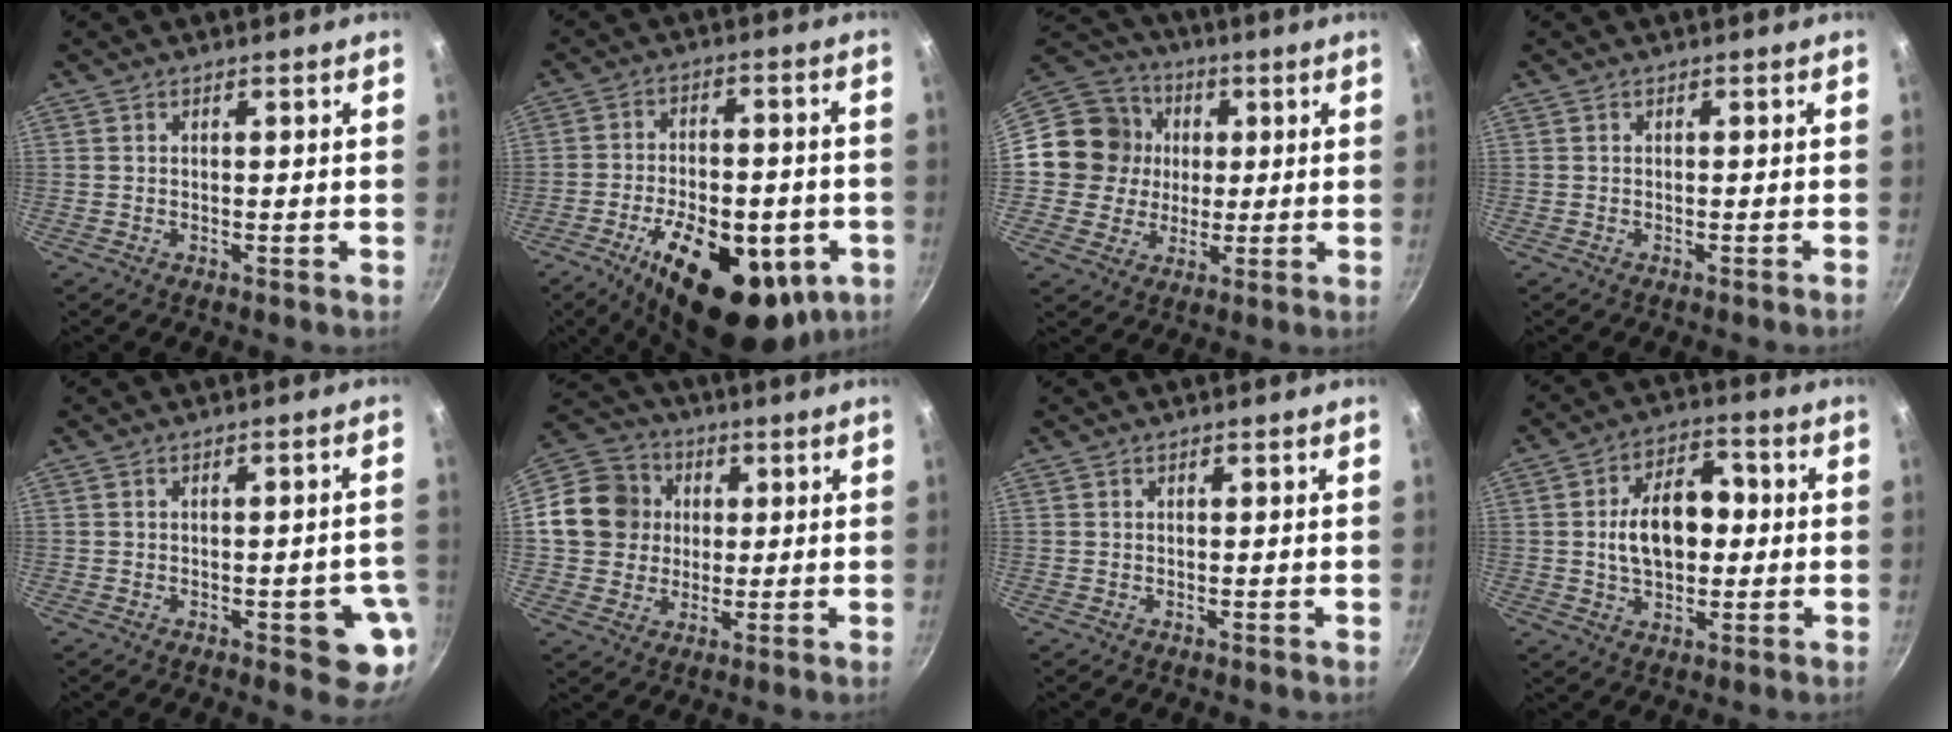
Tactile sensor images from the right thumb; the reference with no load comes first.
{"total": 22.8, "force": [-8.9, 11.4, 17.7], "torque": [-0.249, 0.016, -0.120]}
{"total": 13.8, "force": [1.2, 13.1, 4.1], "torque": [-0.046, 0.022, 0.010]}
{"total": 0.5, "force": [-0.3, -0.1, 0.4], "torque": [-0.018, 0.006, -0.004]}
{"total": 8.1, "force": [-2.4, 3.2, 7.0], "torque": [-0.052, 0.007, -0.028]}
{"total": 12.7, "force": [1.6, 11.6, 5.0], "torque": [-0.065, 0.023, 0.019]}
{"total": 0.0}
{"total": 12.9, "force": [0.4, 8.4, 9.7], "torque": [-0.122, 0.021, -0.001]}